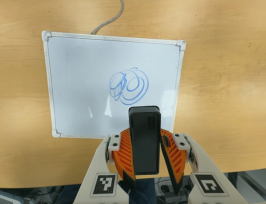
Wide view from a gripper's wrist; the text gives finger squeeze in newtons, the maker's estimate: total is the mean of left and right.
{"total": 6.3, "left": 6.3, "right": 6.3}